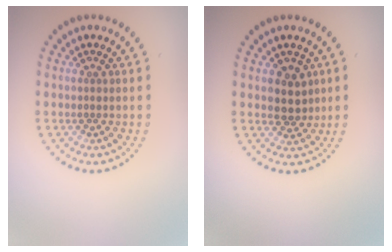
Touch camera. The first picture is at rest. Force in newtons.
{"total": 2.6, "press": 2.4, "slide": 1.0}